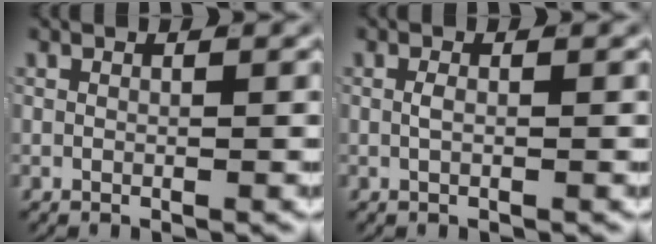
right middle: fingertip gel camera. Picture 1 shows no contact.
{"total": 0.6, "force": [-0.2, -0.1, 0.6], "torque": [-0.013, -0.004, 0.000]}